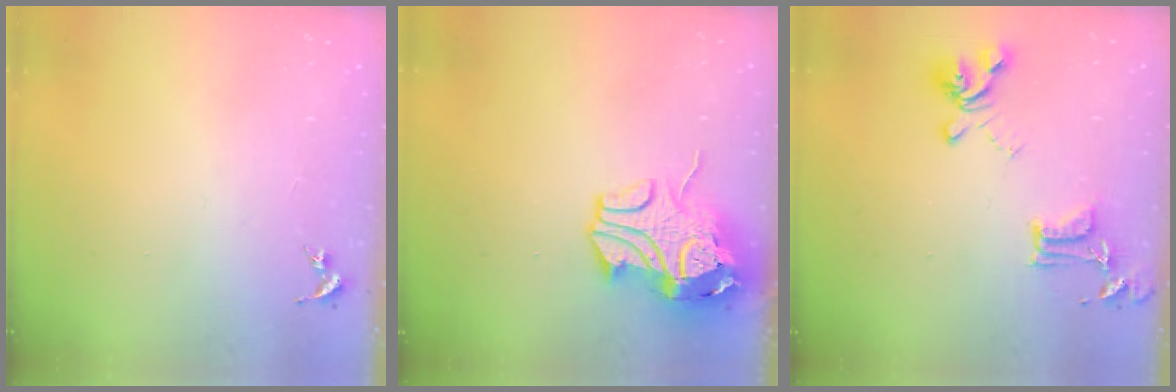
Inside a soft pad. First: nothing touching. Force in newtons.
{"total": 13.3, "press": 13.1, "slide": 2.0}
{"total": 15.9, "press": 15.9, "slide": 1.0}